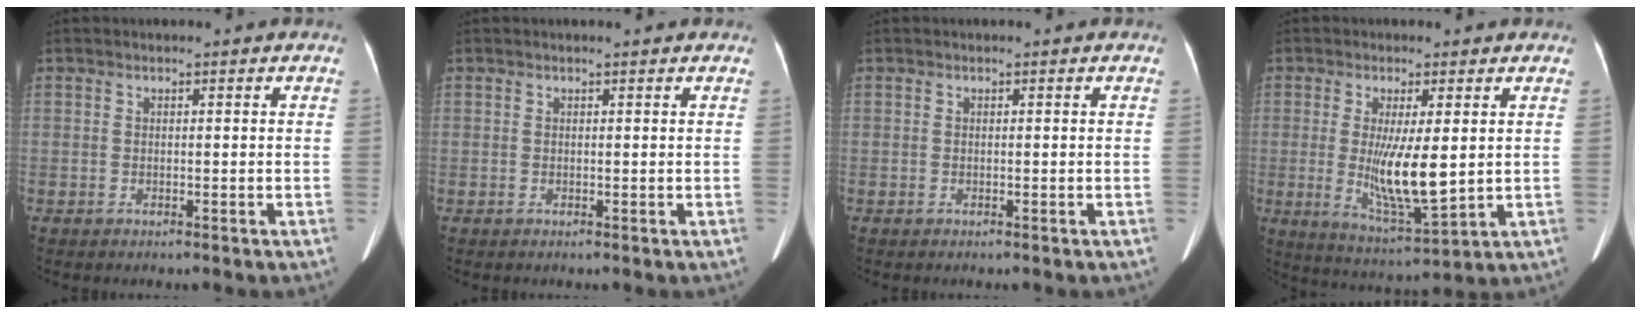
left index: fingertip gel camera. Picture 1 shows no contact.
{"total": 0.8, "force": [0.7, 0.0, 0.3], "torque": [-0.009, 0.006, 0.011]}
{"total": 0.0}
{"total": 9.4, "force": [0.3, 1.7, 9.2], "torque": [-0.174, -0.028, 0.012]}